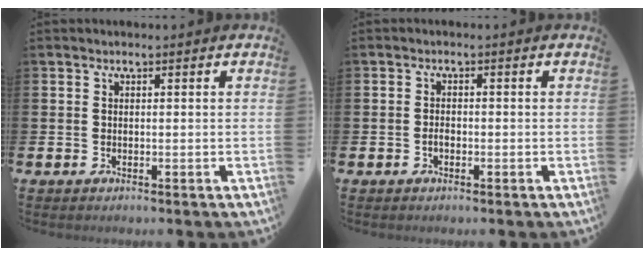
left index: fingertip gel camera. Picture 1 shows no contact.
{"total": 1.1, "force": [-0.4, 0.6, 0.7], "torque": [-0.012, 0.000, -0.010]}